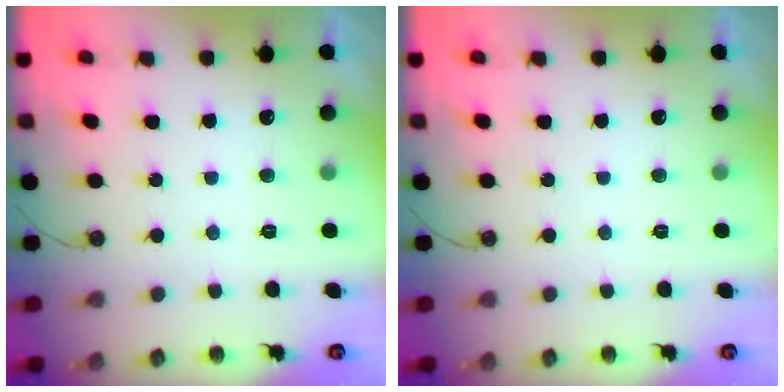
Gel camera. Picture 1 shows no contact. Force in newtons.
{"total": 0.0}